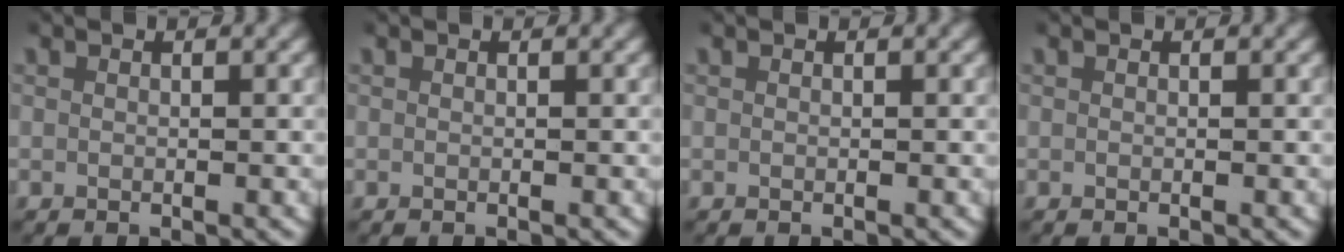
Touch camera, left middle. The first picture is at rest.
{"total": 0.0}
{"total": 0.0}
{"total": 0.0}